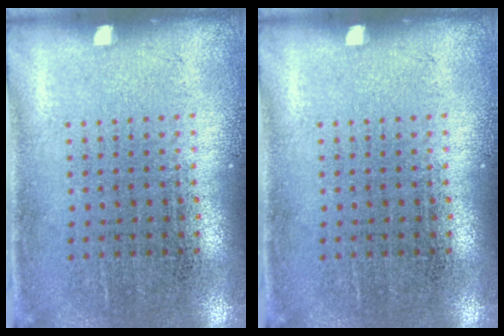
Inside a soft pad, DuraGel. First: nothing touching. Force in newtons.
{"total": 0.0}